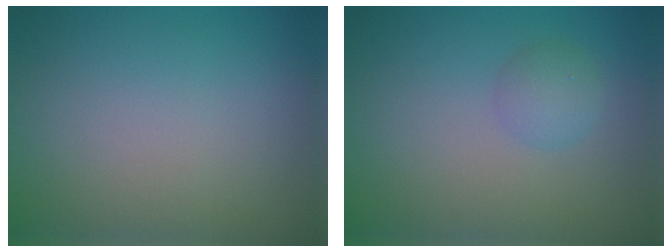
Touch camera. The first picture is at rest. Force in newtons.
{"total": 1.7, "press": 1.7, "slide": 0.0}